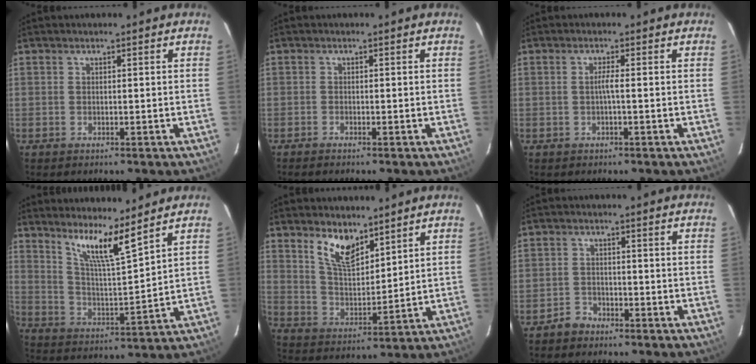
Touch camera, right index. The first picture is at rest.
{"total": 0.8, "force": [-0.8, 0.1, 0.2], "torque": [-0.010, -0.002, -0.016]}
{"total": 1.4, "force": [-0.3, -0.3, 1.3], "torque": [-0.024, 0.001, -0.008]}
{"total": 10.0, "force": [7.6, 0.1, 6.4], "torque": [-0.108, -0.011, 0.146]}
{"total": 8.8, "force": [6.0, 3.6, 5.4], "torque": [-0.095, 0.001, 0.122]}
{"total": 2.9, "force": [-2.2, 1.8, -0.1], "torque": [-0.001, 0.010, -0.040]}